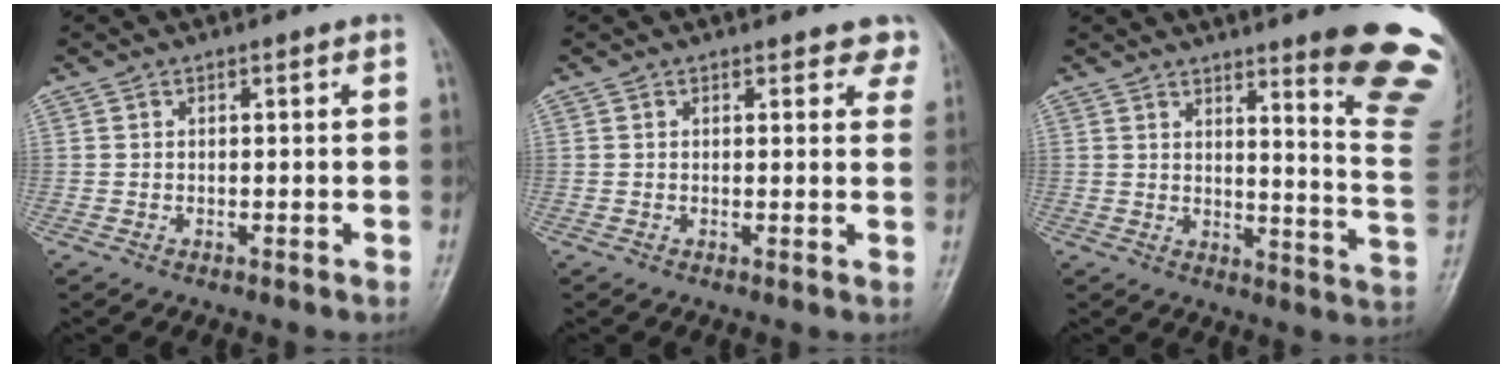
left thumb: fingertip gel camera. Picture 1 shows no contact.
{"total": 3.8, "force": [3.3, 1.8, 1.0], "torque": [0.024, -0.014, 0.019]}
{"total": 17.1, "force": [11.8, 1.6, 12.3], "torque": [-0.119, -0.099, 0.143]}